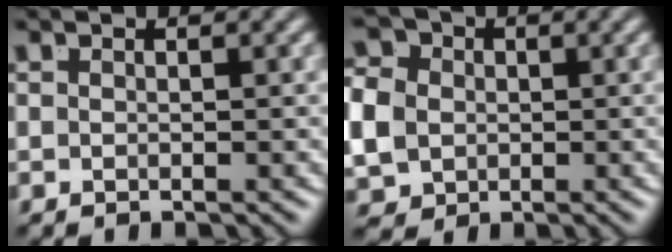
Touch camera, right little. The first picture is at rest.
{"total": 6.7, "force": [0.3, 5.8, 3.3], "torque": [-0.075, -0.019, 0.010]}